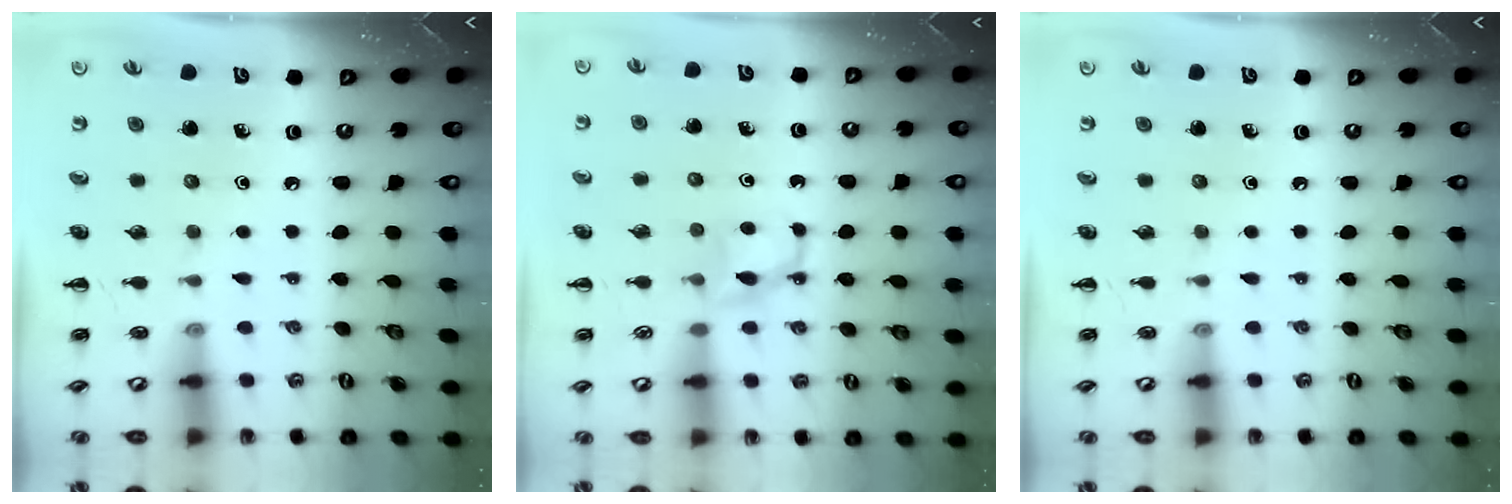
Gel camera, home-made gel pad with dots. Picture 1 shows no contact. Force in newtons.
{"total": 4.7, "press": 4.4, "slide": 1.4}
{"total": 0.0}